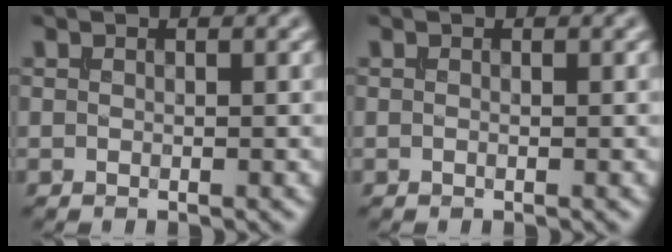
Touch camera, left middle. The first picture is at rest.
{"total": 0.0}